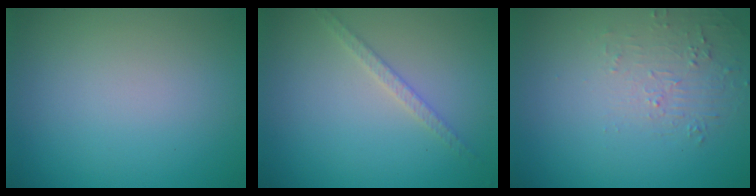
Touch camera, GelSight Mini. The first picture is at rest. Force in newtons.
{"total": 1.7, "press": 1.7, "slide": 0.2}
{"total": 1.7, "press": 0.5, "slide": 1.7}